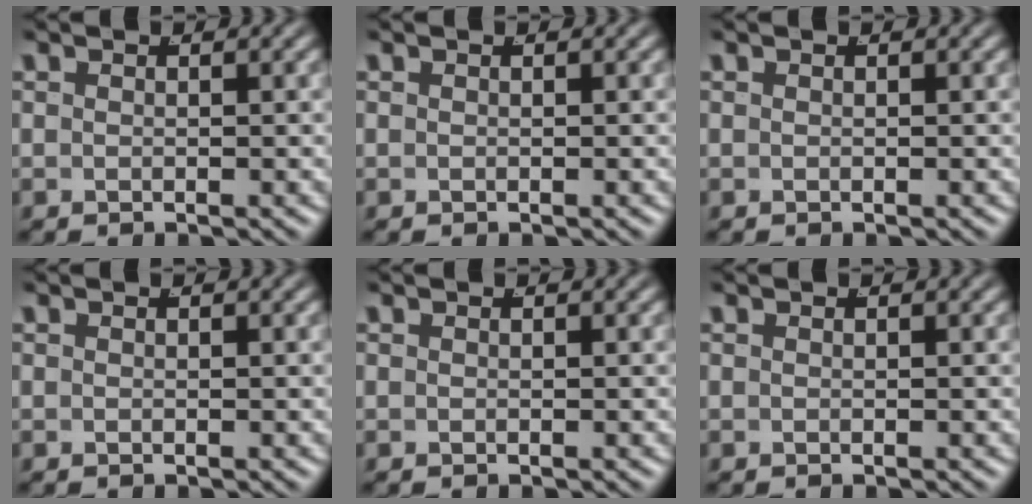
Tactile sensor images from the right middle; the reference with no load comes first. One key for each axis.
{"total": 0.0}
{"total": 0.0}
{"total": 0.0}
{"total": 0.0}
{"total": 0.0}